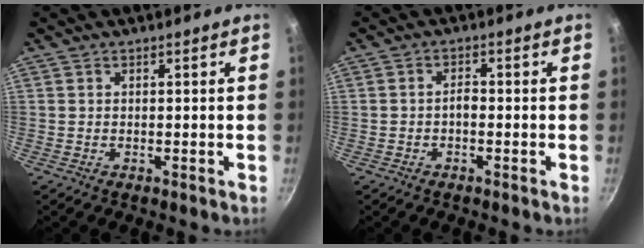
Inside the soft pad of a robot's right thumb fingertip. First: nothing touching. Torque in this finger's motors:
{"motor_torque": [1.01, 0.24, 0.54, 0.04, -0.01]}